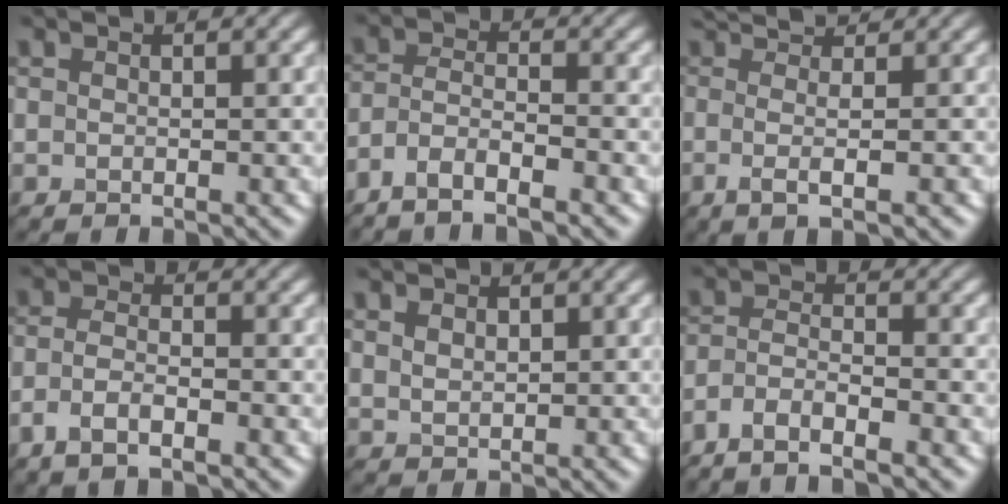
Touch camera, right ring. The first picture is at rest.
{"total": 4.1, "force": [-3.2, 0.9, 2.4], "torque": [-0.049, -0.001, -0.068]}
{"total": 4.5, "force": [0.7, 1.3, 4.3], "torque": [-0.073, 0.007, 0.000]}
{"total": 3.0, "force": [-1.6, 1.0, 2.3], "torque": [-0.049, -0.001, -0.036]}
{"total": 1.5, "force": [0.8, 1.0, 0.8], "torque": [-0.016, -0.001, 0.020]}
{"total": 3.8, "force": [-3.0, 0.7, 2.1], "torque": [-0.043, -0.001, -0.065]}